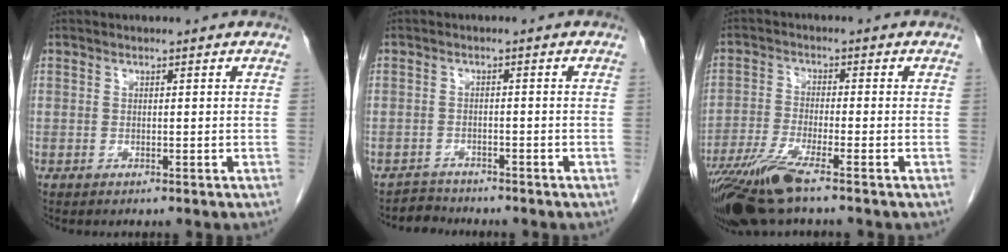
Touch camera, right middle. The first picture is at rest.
{"total": 2.5, "force": [-2.2, 0.5, -1.0], "torque": [0.020, -0.006, -0.040]}
{"total": 8.6, "force": [-5.9, 0.4, 6.3], "torque": [-0.128, -0.023, -0.113]}